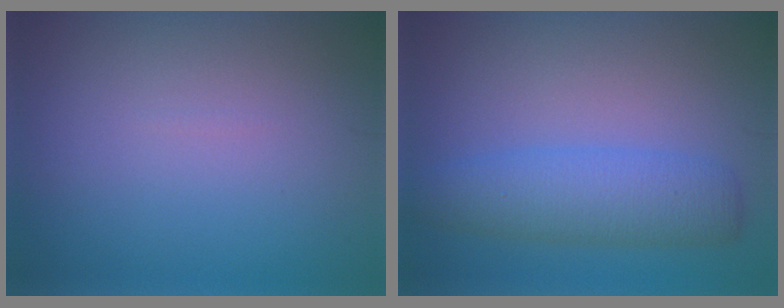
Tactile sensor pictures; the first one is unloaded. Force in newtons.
{"total": 4.9, "press": 4.8, "slide": 0.1}